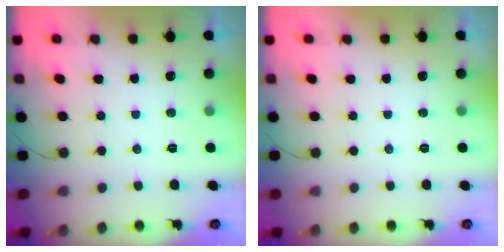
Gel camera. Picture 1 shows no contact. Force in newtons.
{"total": 0.0}